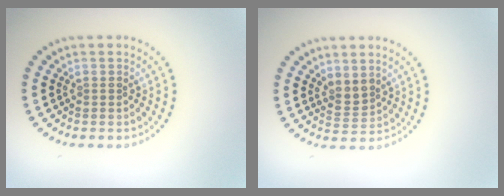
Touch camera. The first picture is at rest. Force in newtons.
{"total": 1.8, "press": 1.5, "slide": 1.0}